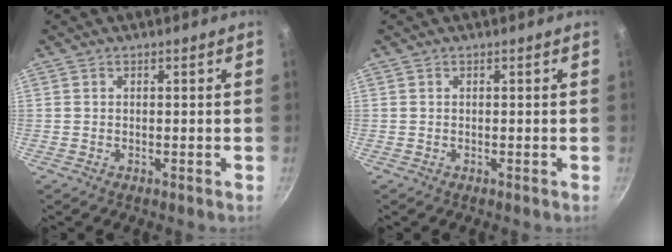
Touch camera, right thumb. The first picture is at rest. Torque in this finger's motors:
{"motor_torque": [-0.26, 0.09, 0.08, -0.04, 0.00]}